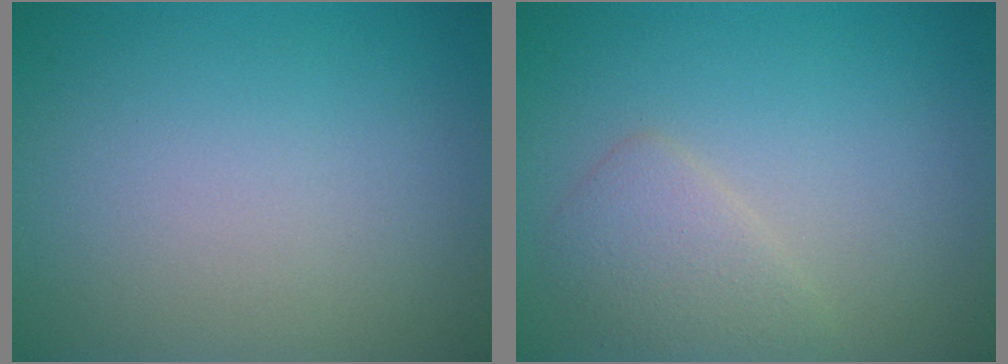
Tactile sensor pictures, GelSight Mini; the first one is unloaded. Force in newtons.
{"total": 2.4, "press": 2.4, "slide": 0.1}